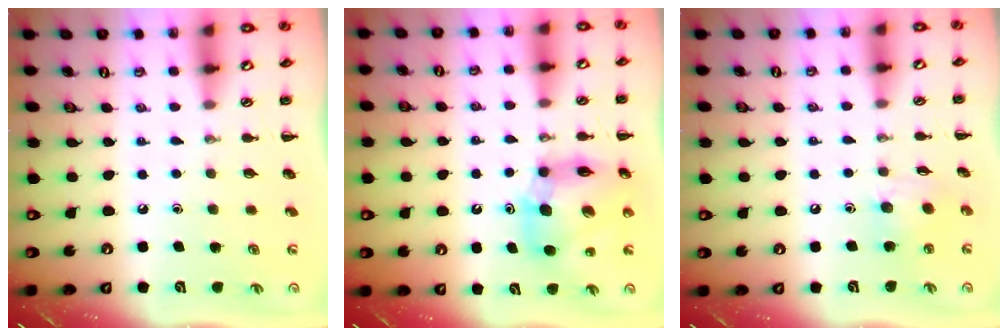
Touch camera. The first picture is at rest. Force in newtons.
{"total": 11.6, "press": 11.1, "slide": 3.3}
{"total": 6.7, "press": 6.6, "slide": 0.8}